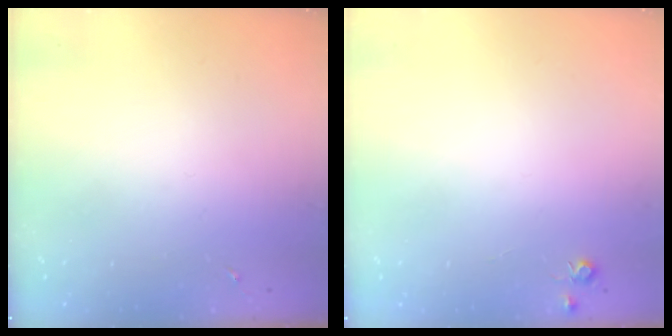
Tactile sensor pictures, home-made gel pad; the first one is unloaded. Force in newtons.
{"total": 5.4, "press": 5.3, "slide": 0.7}